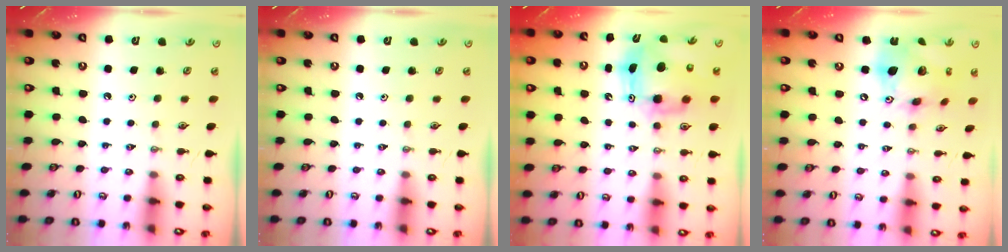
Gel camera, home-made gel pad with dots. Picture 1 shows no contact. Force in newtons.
{"total": 0.0}
{"total": 10.2, "press": 10.1, "slide": 1.0}
{"total": 17.1, "press": 17.0, "slide": 1.9}